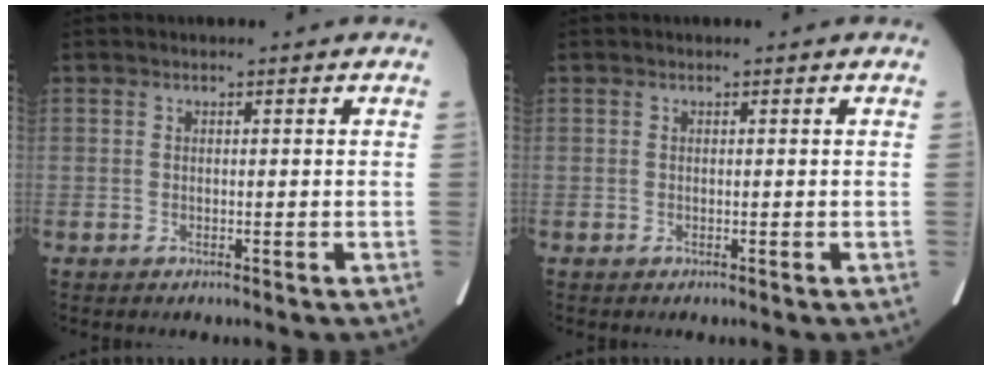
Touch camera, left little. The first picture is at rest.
{"total": 0.0}